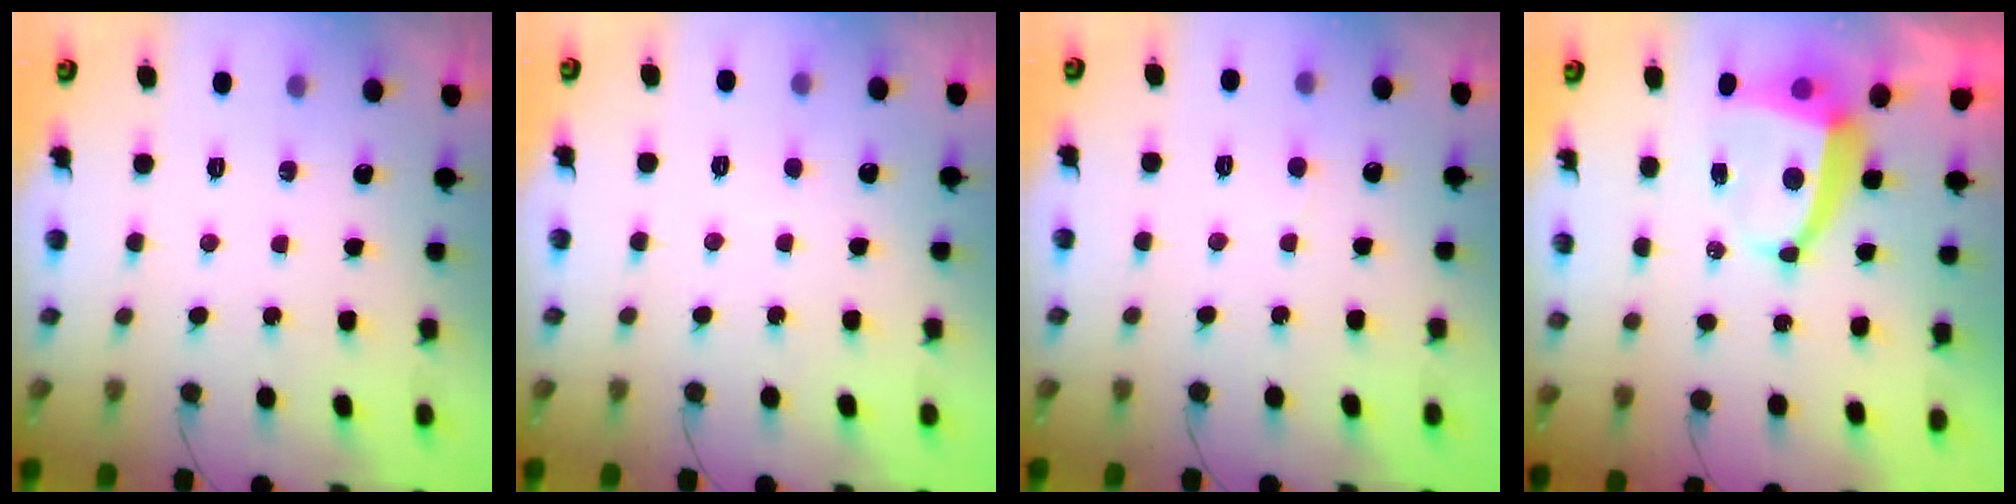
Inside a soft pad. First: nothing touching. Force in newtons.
{"total": 1.7, "press": 1.7, "slide": 0.1}
{"total": 2.8, "press": 2.8, "slide": 0.3}
{"total": 6.7, "press": 6.6, "slide": 1.0}